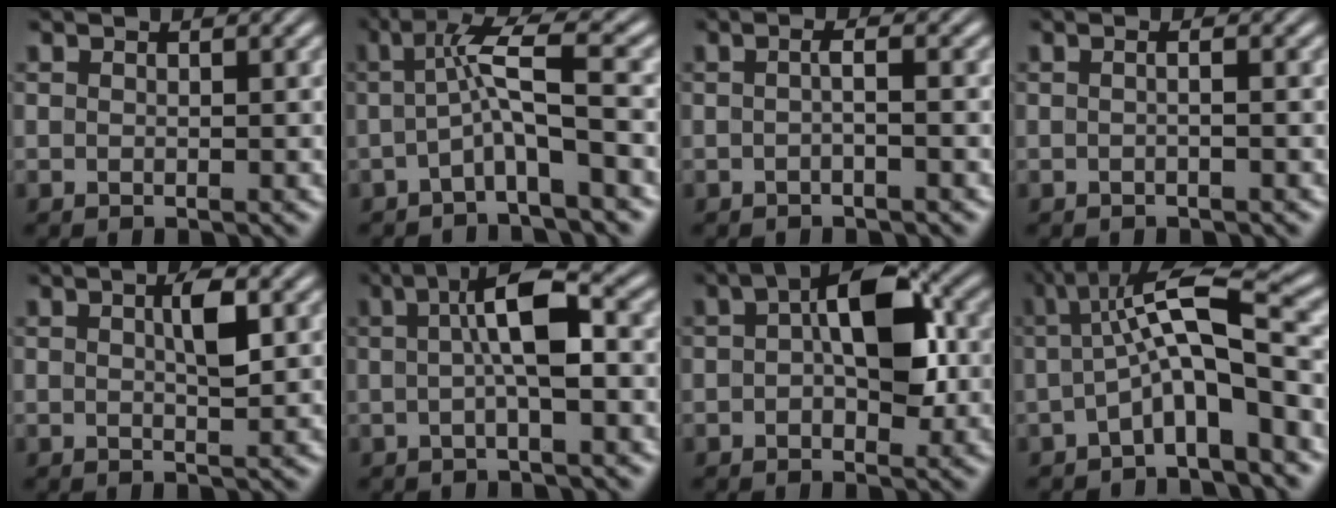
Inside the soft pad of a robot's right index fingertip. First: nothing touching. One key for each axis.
{"total": 4.3, "fx": -0.1, "fy": 0.8, "fz": 4.2, "tx": -0.077, "ty": 0.002, "tz": 0.000}
{"total": 1.4, "fx": -0.6, "fy": -0.1, "fz": 1.3, "tx": -0.018, "ty": 0.003, "tz": -0.014}
{"total": 1.0, "fx": -0.4, "fy": -0.1, "fz": 0.9, "tx": -0.014, "ty": 0.003, "tz": -0.008}
{"total": 2.4, "fx": 0.5, "fy": 0.4, "fz": 2.3, "tx": -0.035, "ty": -0.003, "tz": 0.008}
{"total": 5.8, "fx": 0.3, "fy": 1.1, "fz": 5.7, "tx": -0.093, "ty": 0.014, "tz": 0.000}
{"total": 6.0, "fx": 0.6, "fy": 2.4, "fz": 5.5, "tx": -0.091, "ty": -0.001, "tz": 0.011}
{"total": 6.9, "fx": -0.4, "fy": 2.6, "fz": 6.4, "tx": -0.118, "ty": 0.000, "tz": -0.005}